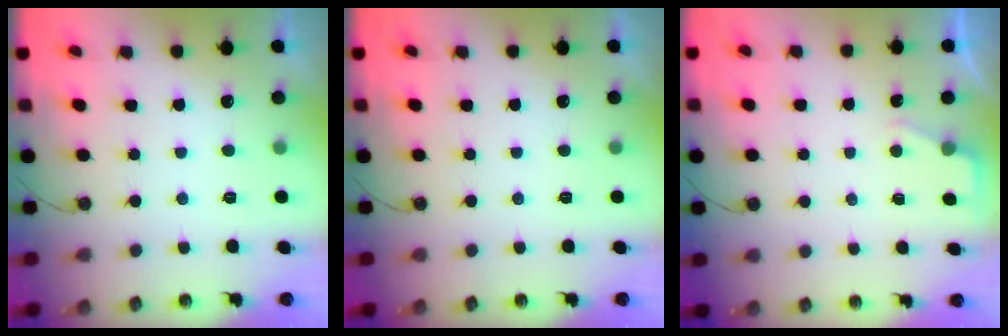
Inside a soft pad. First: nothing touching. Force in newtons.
{"total": 0.0}
{"total": 2.4, "press": 2.4, "slide": 0.4}